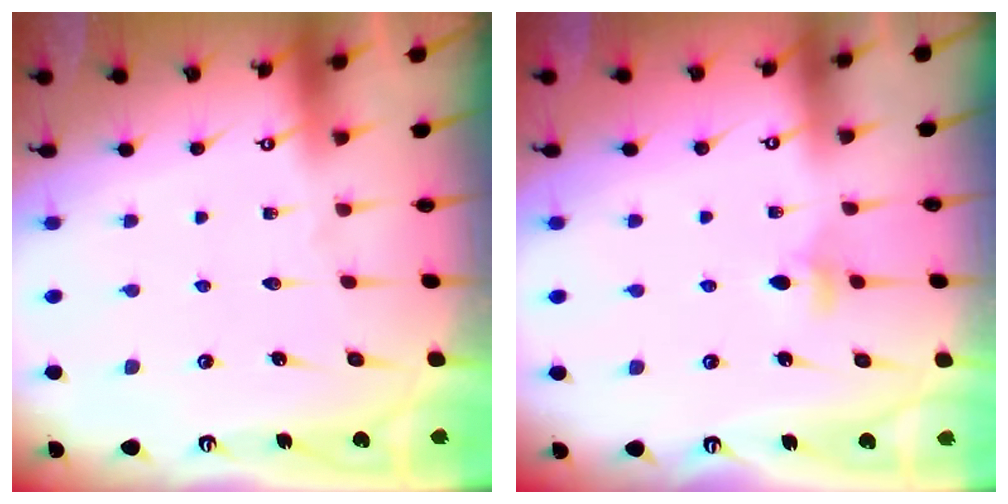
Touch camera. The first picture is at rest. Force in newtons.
{"total": 4.0, "press": 3.9, "slide": 0.6}